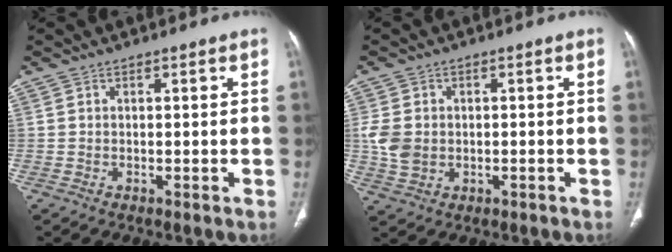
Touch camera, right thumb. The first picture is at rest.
{"total": 5.4, "force": [-0.3, 4.2, 3.3], "torque": [-0.065, 0.003, 0.000]}